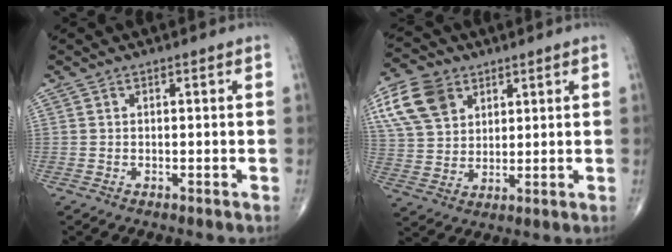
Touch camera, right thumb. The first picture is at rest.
{"total": 12.0, "force": [5.4, 8.6, 6.4], "torque": [-0.113, -0.007, 0.105]}